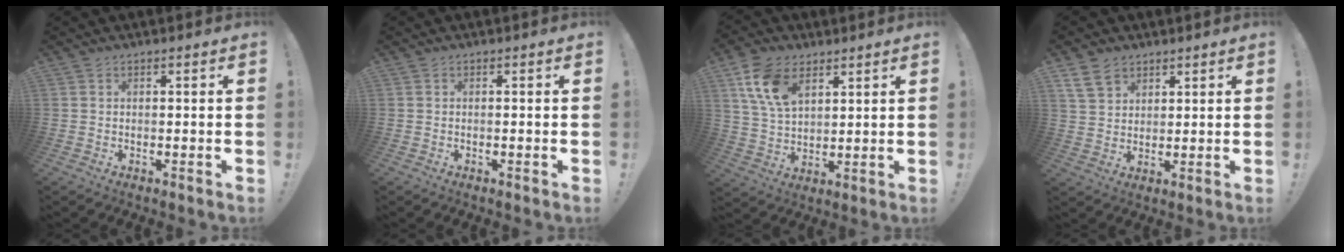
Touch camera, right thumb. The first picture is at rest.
{"total": 0.0}
{"total": 12.5, "force": [6.5, 7.5, 7.5], "torque": [-0.146, -0.014, 0.126]}
{"total": 7.8, "force": [5.0, 5.1, 3.1], "torque": [-0.063, -0.016, 0.102]}